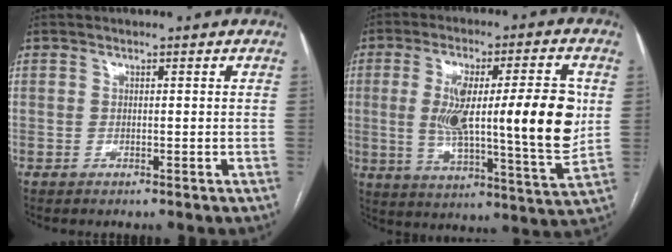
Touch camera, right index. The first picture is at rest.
{"total": 20.1, "force": [1.8, 3.1, 19.8], "torque": [-0.308, 0.004, 0.028]}